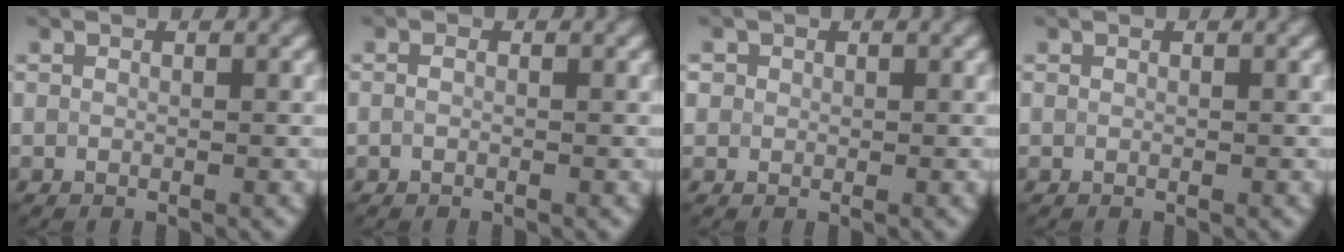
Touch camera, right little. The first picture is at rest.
{"total": 0.6, "force": [-0.1, 0.3, 0.5], "torque": [-0.012, 0.000, -0.004]}
{"total": 1.4, "force": [0.6, 1.2, 0.4], "torque": [-0.003, 0.007, 0.004]}
{"total": 0.0}